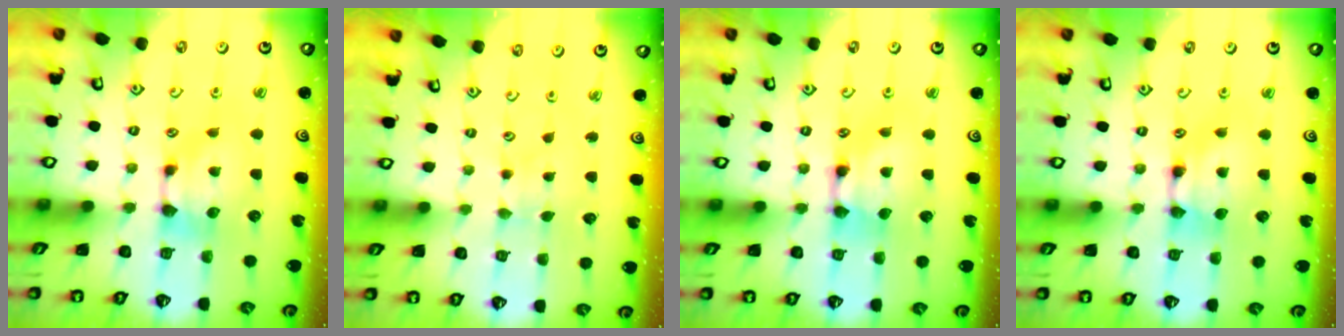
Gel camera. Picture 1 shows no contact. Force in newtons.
{"total": 2.4, "press": 2.4, "slide": 0.1}
{"total": 1.7, "press": 1.7, "slide": 0.1}
{"total": 1.9, "press": 1.9, "slide": 0.2}